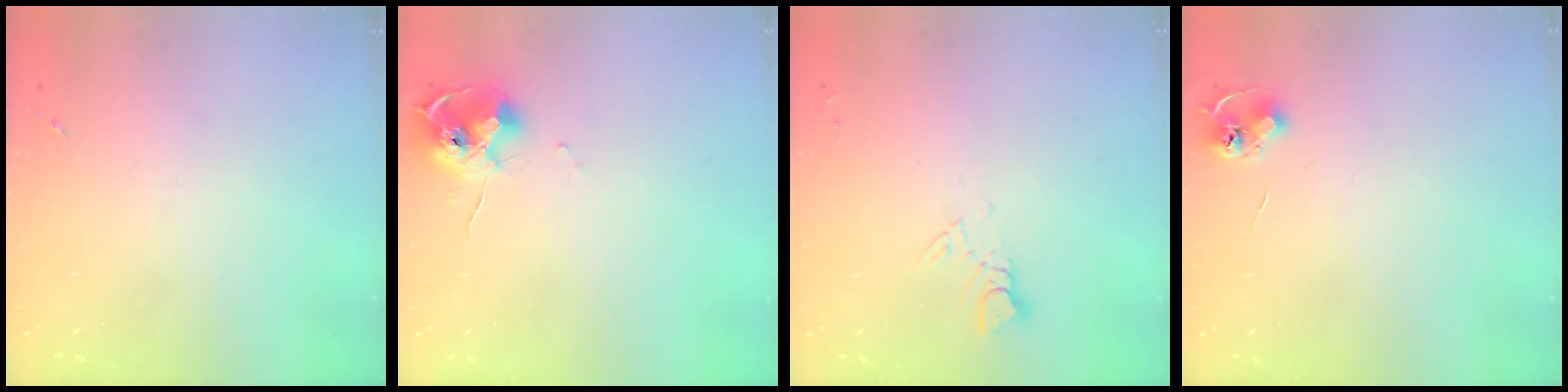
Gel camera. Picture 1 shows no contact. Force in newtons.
{"total": 11.7, "press": 11.7, "slide": 0.7}
{"total": 4.5, "press": 4.5, "slide": 0.5}
{"total": 6.6, "press": 6.6, "slide": 0.5}